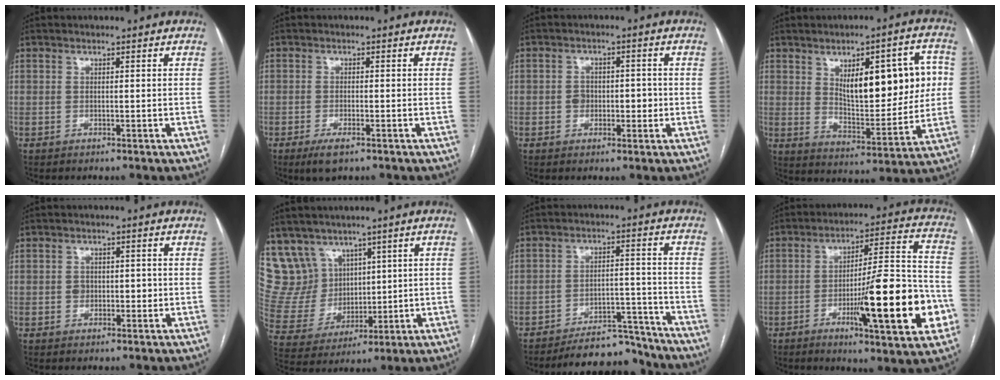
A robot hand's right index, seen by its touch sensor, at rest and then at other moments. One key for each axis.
{"total": 3.5, "fx": -2.1, "fy": 0.9, "fz": 2.7, "tx": -0.055, "ty": -0.006, "tz": -0.034}
{"total": 3.9, "fx": -0.5, "fy": 2.7, "fz": 2.7, "tx": -0.036, "ty": 0.017, "tz": -0.004}
{"total": 16.2, "fx": 3.7, "fy": 6.0, "fz": 14.6, "tx": -0.195, "ty": 0.021, "tz": 0.066}
{"total": 2.7, "fx": -0.2, "fy": 2.1, "fz": 1.7, "tx": -0.022, "ty": 0.011, "tz": -0.001}
{"total": 10.3, "fx": 7.0, "fy": 7.5, "fz": 0.9, "tx": -0.035, "ty": 0.040, "tz": 0.160}
{"total": 10.2, "fx": -9.8, "fy": 2.6, "fz": 1.0, "tx": 0.005, "ty": 0.032, "tz": -0.148}
{"total": 20.5, "fx": -6.2, "fy": 2.6, "fz": 19.3, "tx": -0.256, "ty": 0.004, "tz": -0.086}